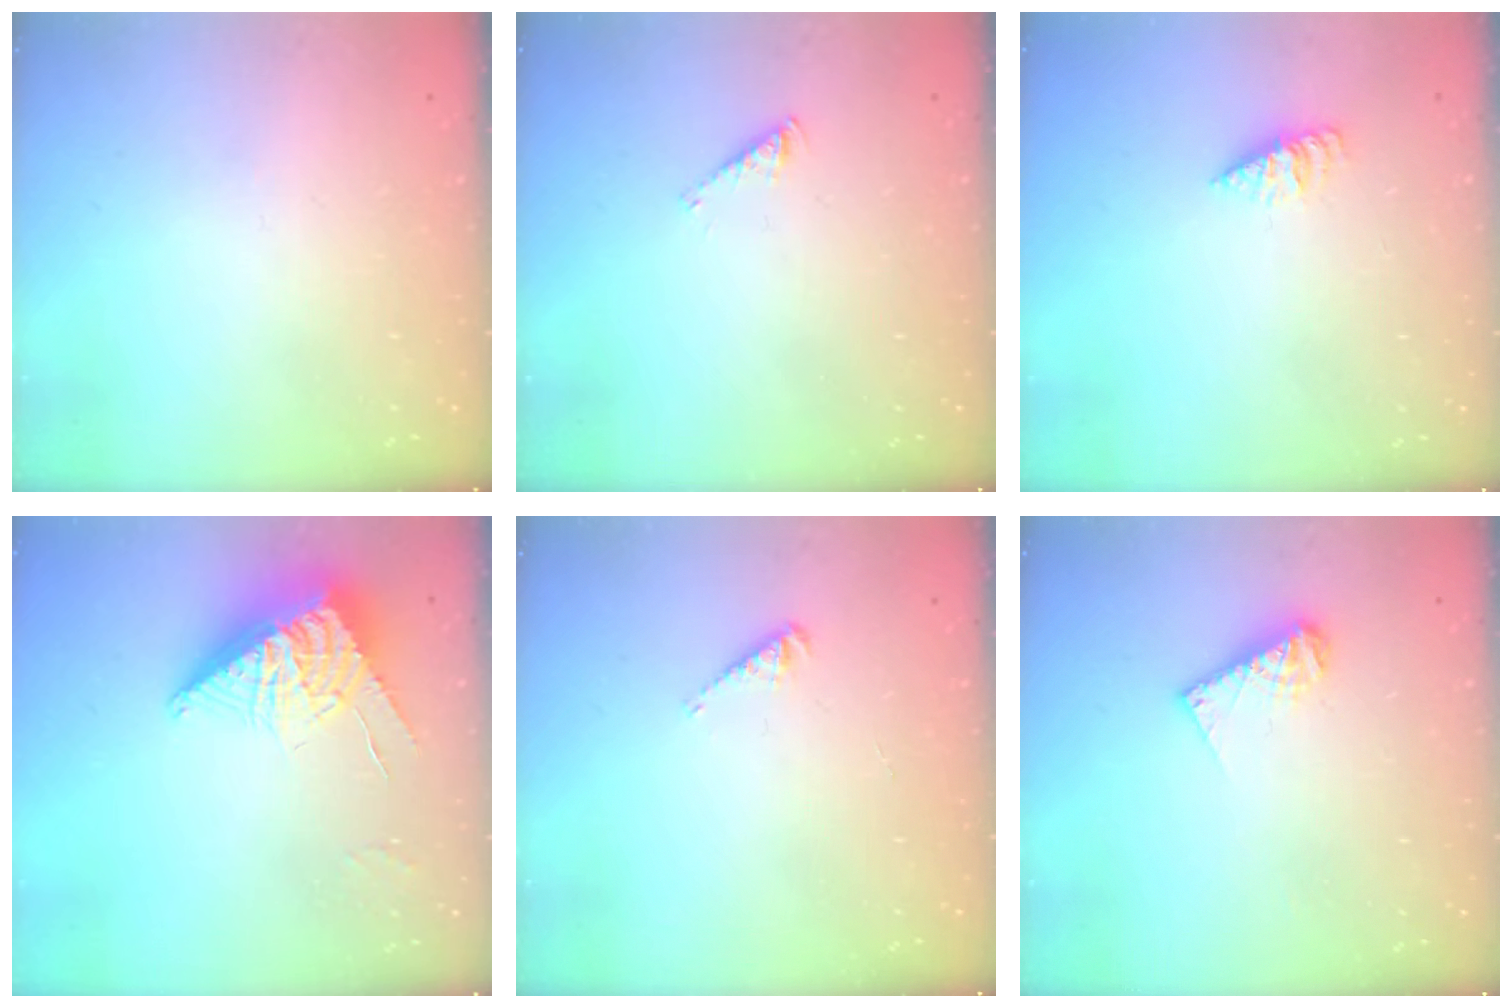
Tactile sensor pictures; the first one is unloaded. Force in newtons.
{"total": 2.7, "press": 2.6, "slide": 0.3}
{"total": 2.6, "press": 2.6, "slide": 0.4}
{"total": 10.3, "press": 10.2, "slide": 0.9}
{"total": 2.7, "press": 2.7, "slide": 0.3}
{"total": 9.0, "press": 8.9, "slide": 0.9}